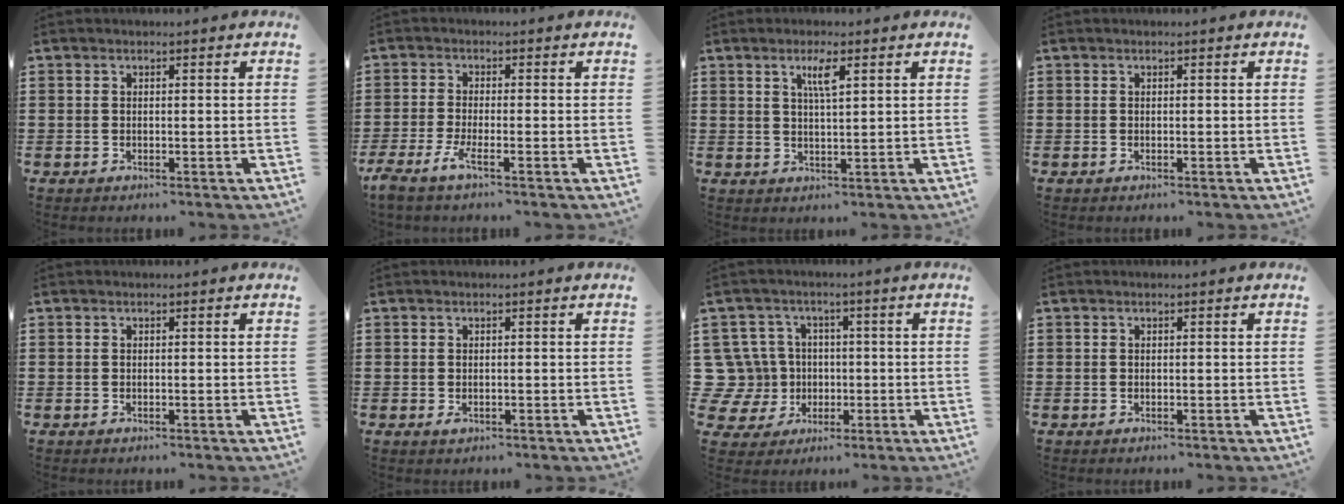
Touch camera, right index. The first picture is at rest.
{"total": 3.5, "force": [-2.1, 0.2, 2.8], "torque": [-0.068, -0.012, -0.044]}
{"total": 3.4, "force": [1.7, 0.5, 2.9], "torque": [-0.053, 0.002, 0.024]}
{"total": 0.0}
{"total": 0.0}
{"total": 0.8, "force": [-0.2, 0.5, 0.6], "torque": [-0.012, 0.000, -0.004]}
{"total": 8.5, "force": [0.2, 8.2, 2.4], "torque": [-0.115, 0.012, 0.005]}
{"total": 0.0}